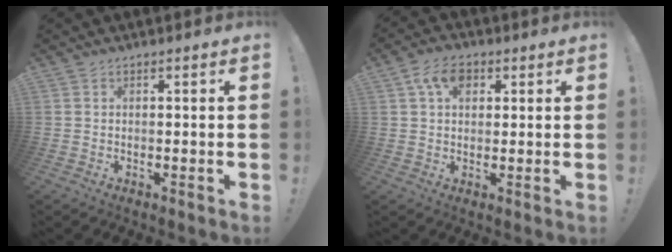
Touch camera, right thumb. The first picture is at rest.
{"total": 7.6, "force": [2.5, 5.2, 4.8], "torque": [-0.084, 0.008, 0.049]}